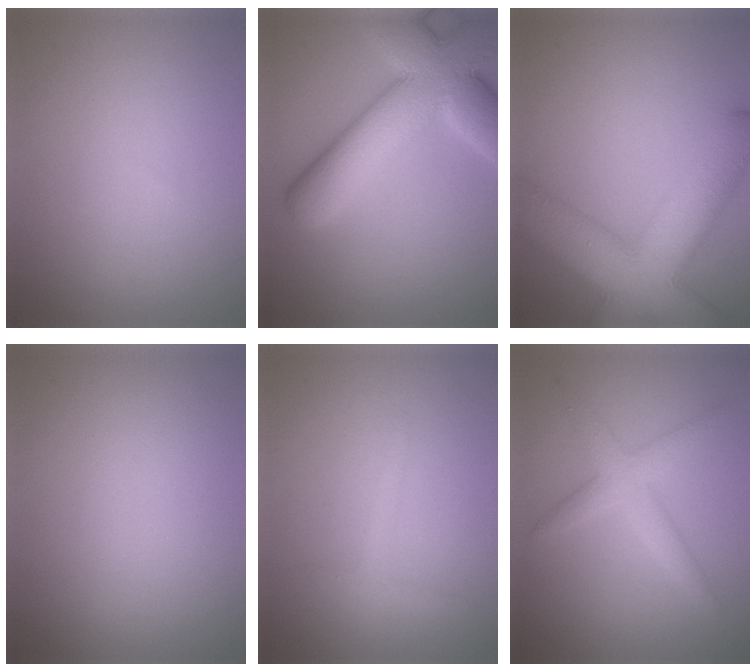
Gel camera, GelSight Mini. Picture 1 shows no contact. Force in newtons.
{"total": 12.0, "press": 11.9, "slide": 1.0}
{"total": 12.5, "press": 12.5, "slide": 0.5}
{"total": 0.0}
{"total": 1.6, "press": 1.6, "slide": 0.1}
{"total": 3.0, "press": 3.0, "slide": 0.1}